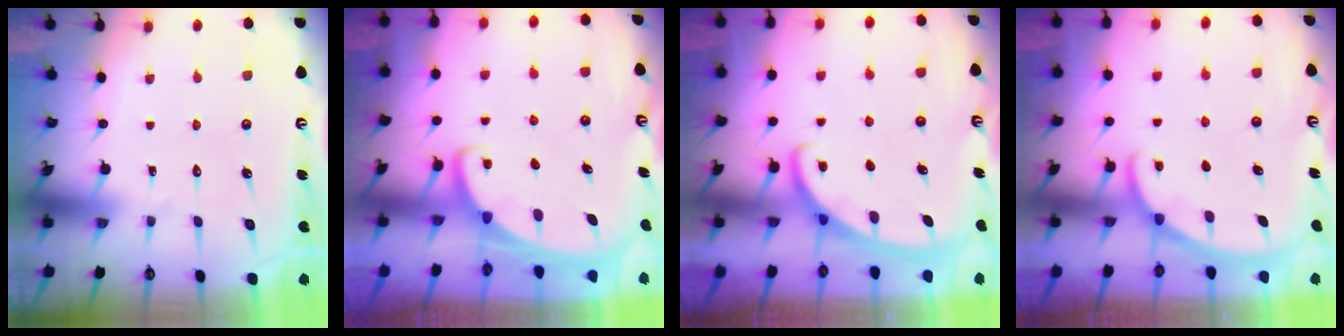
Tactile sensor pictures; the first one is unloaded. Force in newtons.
{"total": 2.0, "press": 2.0, "slide": 0.2}
{"total": 2.8, "press": 2.8, "slide": 0.4}
{"total": 1.9, "press": 1.9, "slide": 0.1}